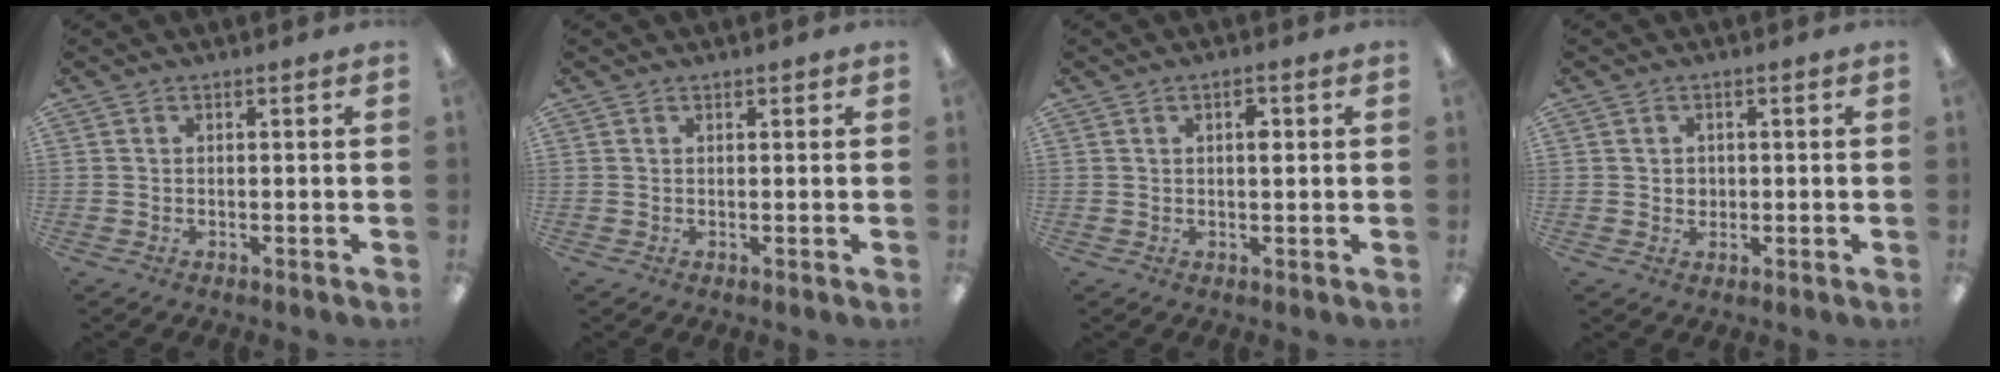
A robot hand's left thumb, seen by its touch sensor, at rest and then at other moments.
{"total": 0.7, "force": [0.5, 0.4, 0.2], "torque": [0.005, -0.003, 0.009]}
{"total": 2.8, "force": [1.0, 1.2, 2.3], "torque": [-0.032, 0.001, 0.012]}
{"total": 1.9, "force": [0.5, 1.8, 0.3], "torque": [0.000, 0.001, 0.005]}